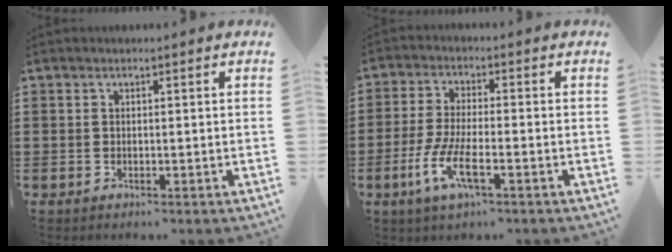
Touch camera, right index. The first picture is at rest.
{"total": 6.9, "force": [-3.1, 1.4, 5.9], "torque": [-0.137, -0.016, -0.063]}